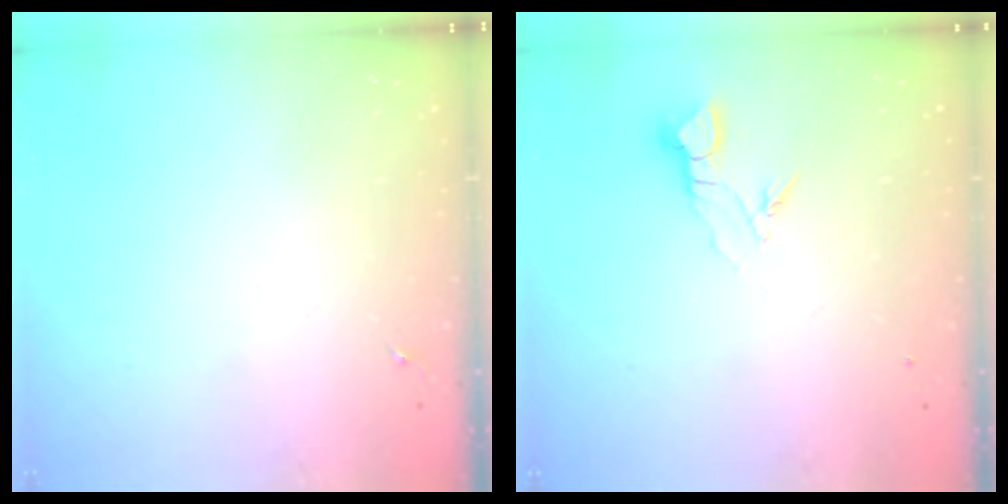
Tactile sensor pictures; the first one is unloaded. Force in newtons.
{"total": 3.7, "press": 3.6, "slide": 0.4}